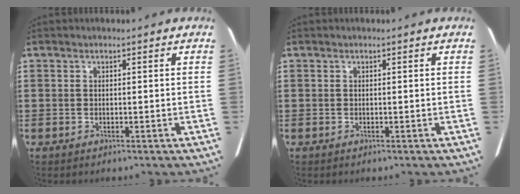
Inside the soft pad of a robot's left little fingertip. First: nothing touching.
{"total": 0.0}